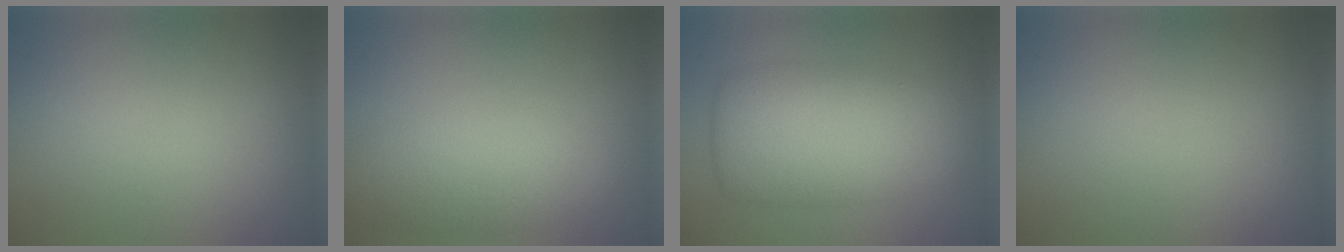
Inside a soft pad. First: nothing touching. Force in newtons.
{"total": 4.5, "press": 4.4, "slide": 0.4}
{"total": 8.5, "press": 8.5, "slide": 0.1}
{"total": 0.0}